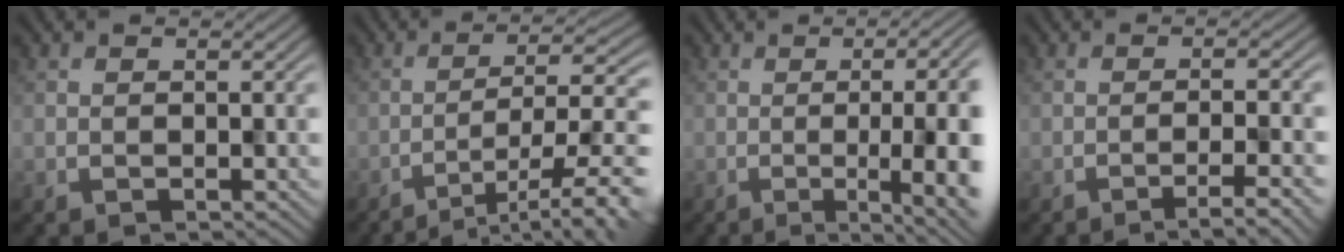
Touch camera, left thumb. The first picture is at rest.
{"total": 9.7, "force": [-5.7, 2.0, 7.6], "torque": [-0.102, 0.007, -0.084]}
{"total": 12.9, "force": [-1.0, 3.8, 12.3], "torque": [-0.117, 0.008, -0.012]}
{"total": 5.3, "force": [-3.0, 0.4, 4.3], "torque": [-0.065, 0.007, -0.049]}